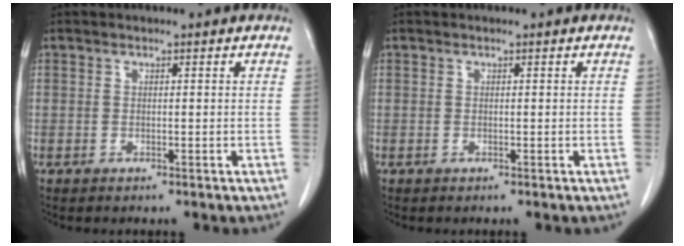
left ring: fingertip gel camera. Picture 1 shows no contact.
{"total": 0.0}